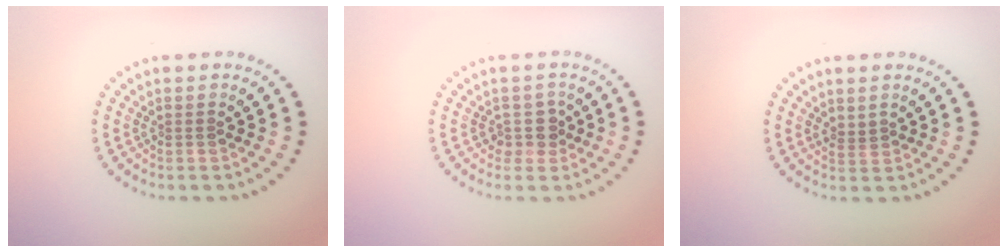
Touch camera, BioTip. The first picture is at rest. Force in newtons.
{"total": 1.7, "press": 1.5, "slide": 1.0}
{"total": 0.9, "press": 0.8, "slide": 0.5}